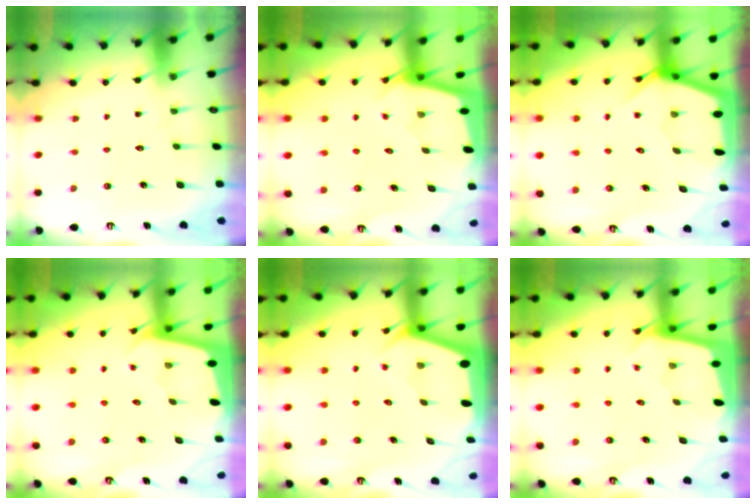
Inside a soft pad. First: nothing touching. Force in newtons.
{"total": 1.9, "press": 1.9, "slide": 0.1}
{"total": 5.3, "press": 5.3, "slide": 0.6}
{"total": 1.9, "press": 1.9, "slide": 0.1}
{"total": 3.4, "press": 3.4, "slide": 0.2}
{"total": 1.8, "press": 1.8, "slide": 0.1}